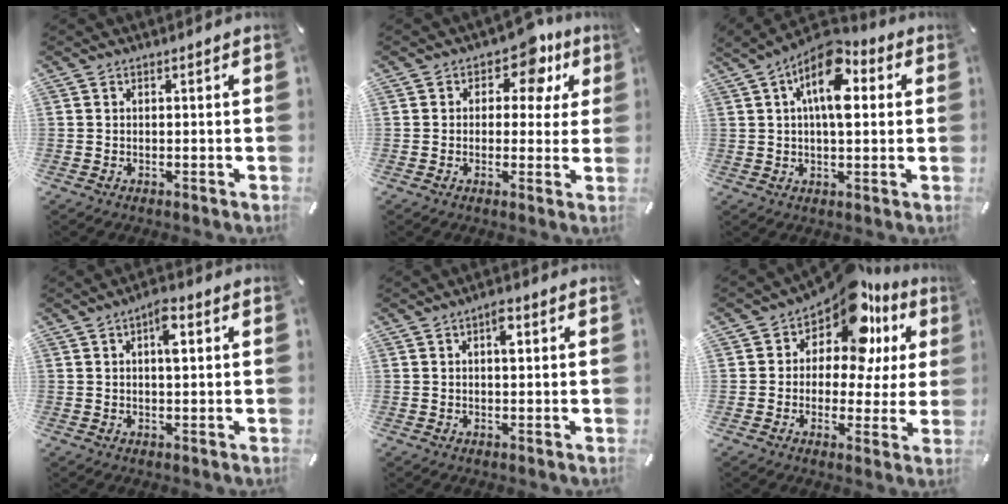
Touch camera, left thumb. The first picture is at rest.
{"total": 9.0, "force": [4.6, 5.5, 5.5], "torque": [-0.068, -0.024, 0.074]}
{"total": 12.9, "force": [4.6, 6.4, 10.2], "torque": [-0.172, -0.015, 0.081]}
{"total": 5.1, "force": [1.5, 2.1, 4.4], "torque": [-0.061, -0.003, 0.016]}
{"total": 3.3, "force": [1.0, 1.5, 2.8], "torque": [-0.035, 0.000, 0.009]}
{"total": 13.8, "force": [8.5, 7.1, 8.3], "torque": [-0.141, -0.059, 0.149]}